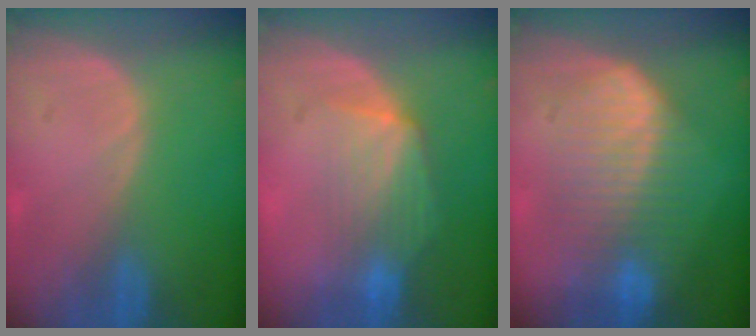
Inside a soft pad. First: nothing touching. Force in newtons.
{"total": 6.9, "press": 6.4, "slide": 2.7}
{"total": 8.7, "press": 8.7, "slide": 0.2}